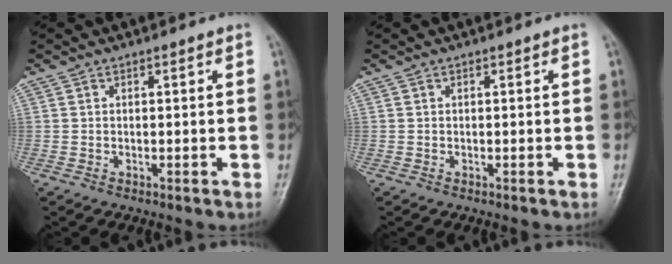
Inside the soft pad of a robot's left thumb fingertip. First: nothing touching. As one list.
[{"total": 0.0}]